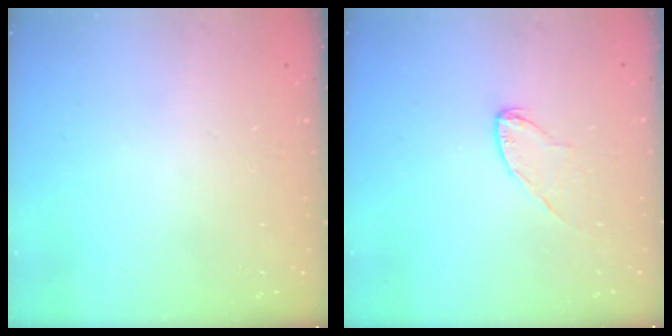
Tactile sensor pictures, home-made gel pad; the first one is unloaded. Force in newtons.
{"total": 6.1, "press": 6.1, "slide": 0.5}